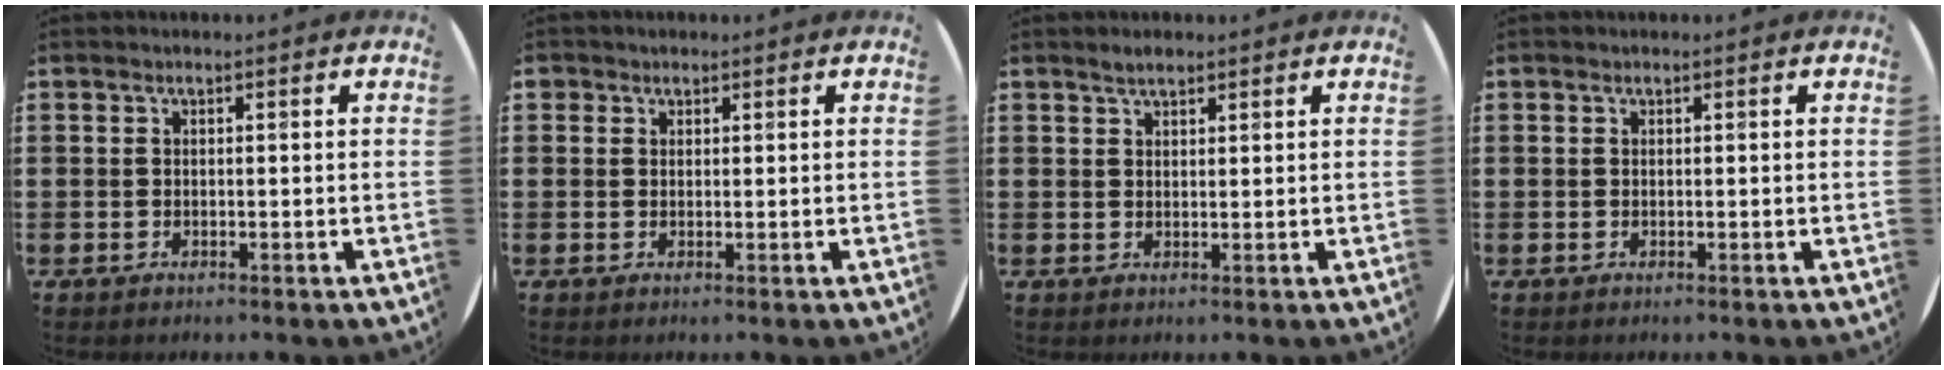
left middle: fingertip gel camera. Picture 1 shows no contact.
{"total": 1.1, "force": [0.8, 0.7, 0.0], "torque": [0.006, 0.000, 0.015]}
{"total": 1.7, "force": [1.5, 0.5, 0.5], "torque": [-0.013, 0.003, 0.028]}
{"total": 0.0}